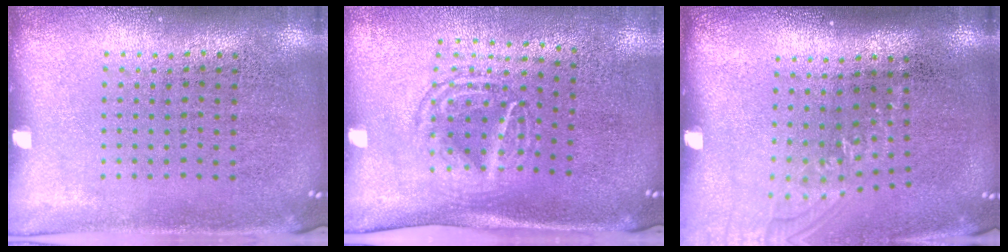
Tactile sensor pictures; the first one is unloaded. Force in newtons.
{"total": 1.7, "press": 1.3, "slide": 1.1}
{"total": 1.1, "press": 0.9, "slide": 0.5}